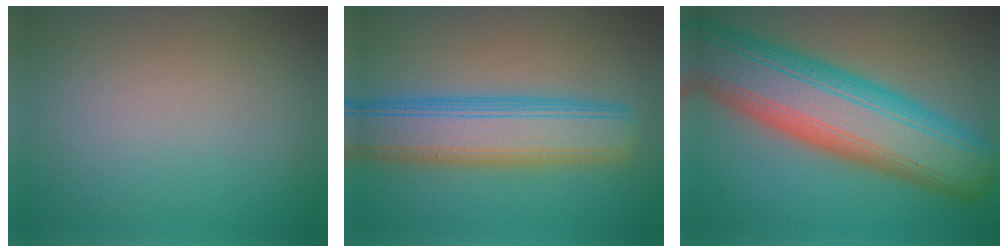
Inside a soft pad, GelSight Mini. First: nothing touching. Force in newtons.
{"total": 8.2, "press": 8.2, "slide": 0.2}
{"total": 13.8, "press": 13.8, "slide": 0.4}